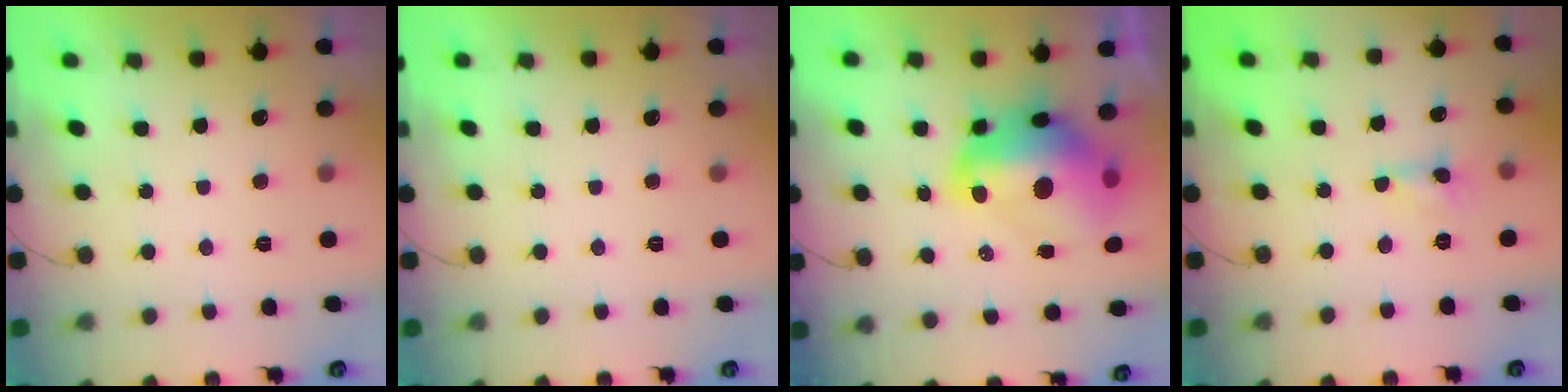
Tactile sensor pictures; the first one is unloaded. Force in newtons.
{"total": 0.0}
{"total": 18.1, "press": 18.0, "slide": 1.6}
{"total": 0.0}